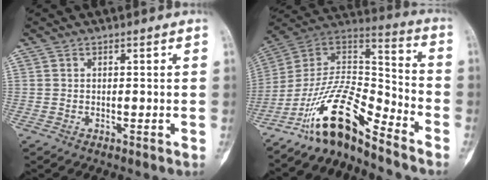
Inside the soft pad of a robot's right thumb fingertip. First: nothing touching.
{"total": 15.5, "force": [-11.6, 4.5, 9.4], "torque": [-0.155, 0.108, -0.216]}